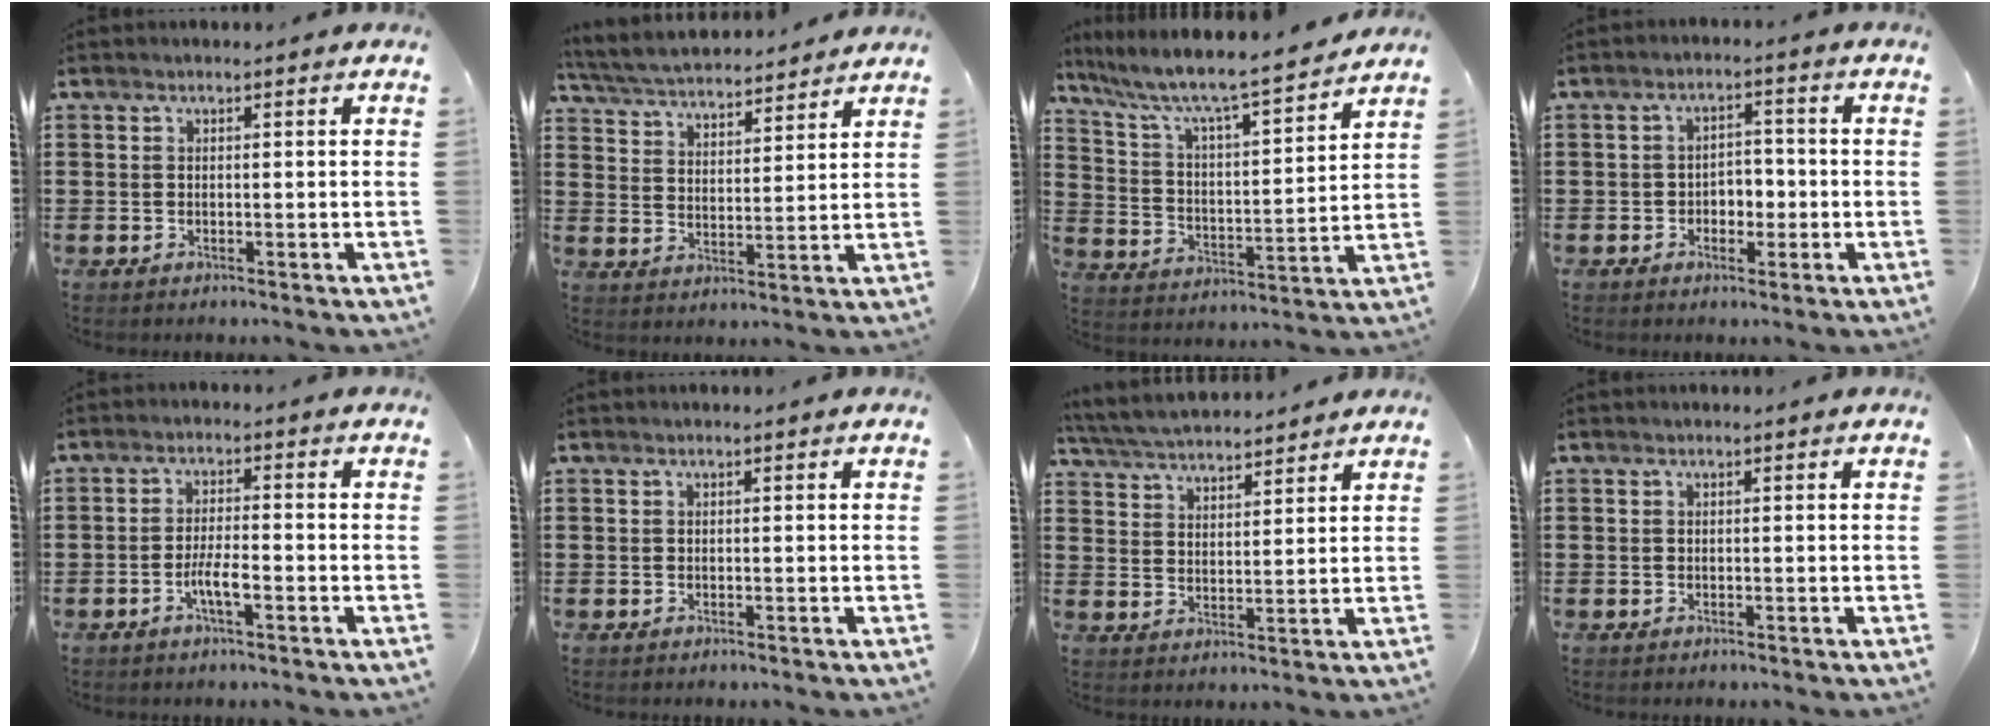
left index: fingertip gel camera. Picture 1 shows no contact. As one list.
[{"total": 4.6, "force": [4.6, 0.3, 0.7], "torque": [-0.038, -0.029, 0.077]}, {"total": 6.5, "force": [5.6, 0.5, 3.2], "torque": [-0.089, -0.046, 0.085]}, {"total": 3.1, "force": [-1.2, 2.3, 1.7], "torque": [-0.039, 0.006, -0.030]}, {"total": 3.9, "force": [-1.6, 0.7, 3.5], "torque": [-0.073, -0.002, -0.033]}, {"total": 0.0}, {"total": 4.9, "force": [4.7, 0.5, 0.9], "torque": [-0.038, -0.020, 0.085]}, {"total": 0.0}]